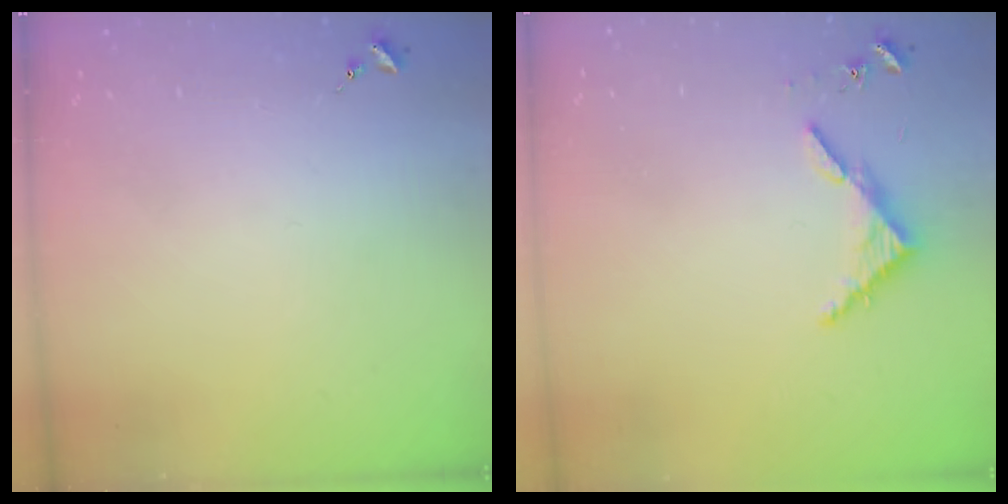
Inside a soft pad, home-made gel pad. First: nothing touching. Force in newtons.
{"total": 3.9, "press": 3.9, "slide": 0.3}